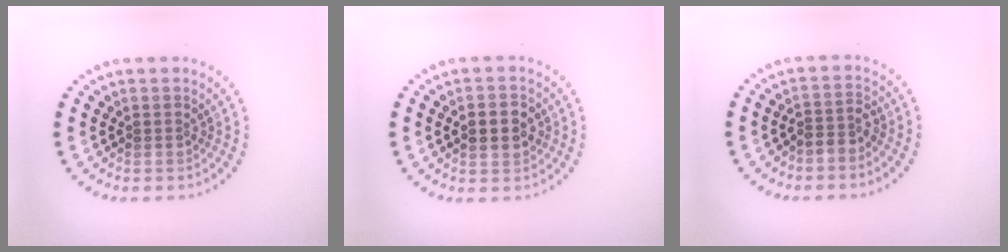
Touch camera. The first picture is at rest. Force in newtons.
{"total": 3.8, "press": 3.8, "slide": 0.2}
{"total": 1.8, "press": 1.3, "slide": 1.2}